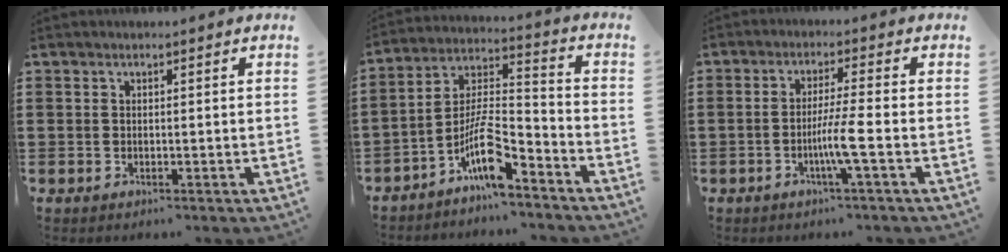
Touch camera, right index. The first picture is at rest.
{"total": 9.8, "force": [-6.6, 2.2, 6.8], "torque": [-0.144, -0.003, -0.128]}
{"total": 5.4, "force": [-1.8, -0.6, 5.0], "torque": [-0.094, -0.014, -0.037]}